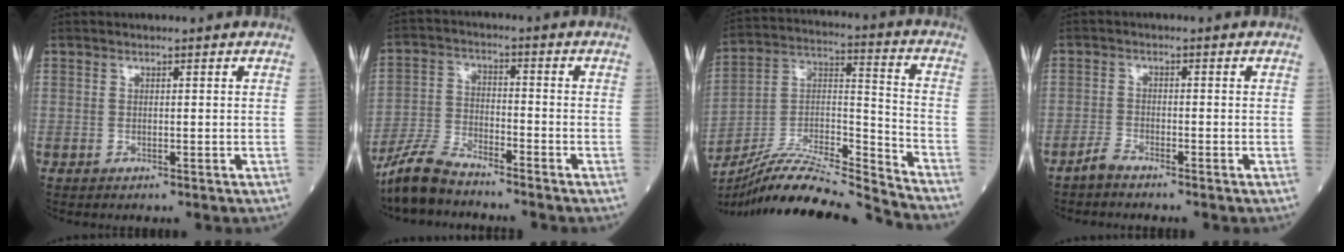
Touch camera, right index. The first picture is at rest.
{"total": 7.5, "force": [-6.8, 1.3, 2.9], "torque": [-0.070, -0.016, -0.132]}
{"total": 19.3, "force": [-18.2, -0.8, 6.4], "torque": [-0.128, 0.018, -0.315]}
{"total": 1.9, "force": [-1.8, 0.1, 0.6], "torque": [-0.019, -0.004, -0.036]}